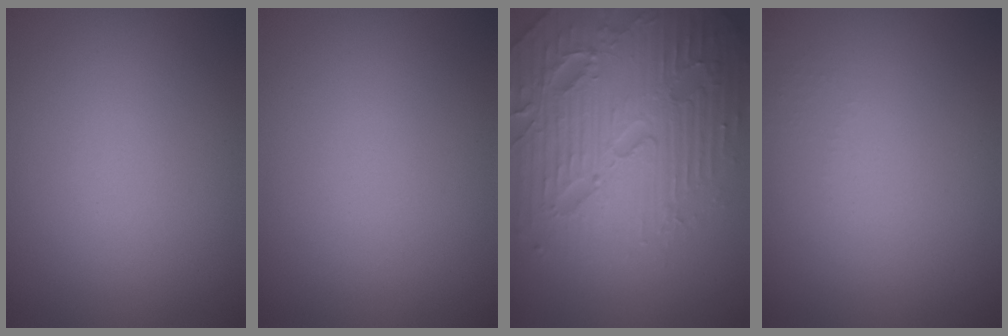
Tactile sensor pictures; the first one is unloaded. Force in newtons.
{"total": 0.0}
{"total": 7.4, "press": 7.3, "slide": 1.6}
{"total": 0.6, "press": 0.6, "slide": 0.3}